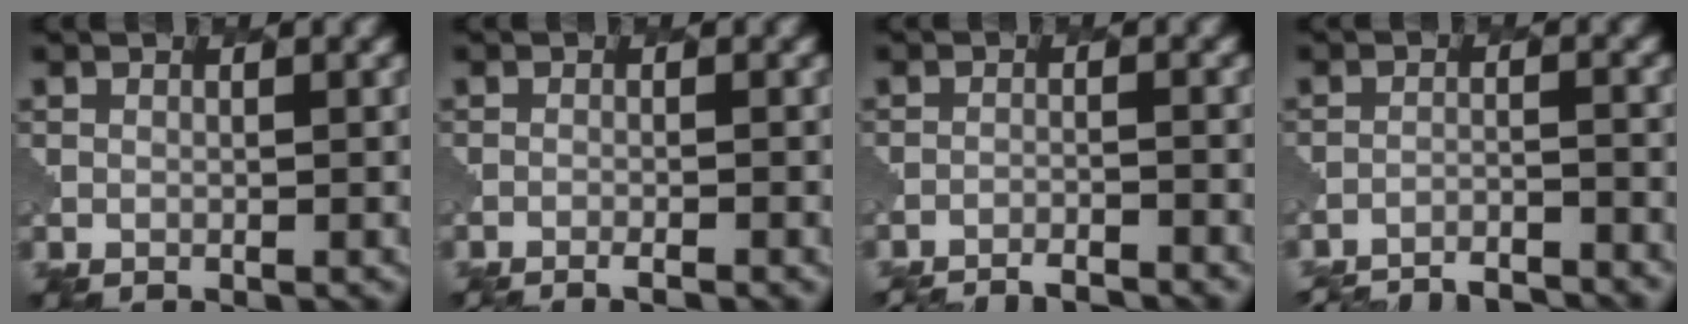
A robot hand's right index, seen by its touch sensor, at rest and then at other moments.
{"total": 2.7, "force": [-2.0, 0.7, 1.6], "torque": [-0.013, 0.008, -0.026]}
{"total": 6.0, "force": [-5.9, 0.8, 0.9], "torque": [-0.007, 0.005, -0.083]}
{"total": 8.8, "force": [-8.7, 1.1, 0.6], "torque": [0.001, 0.000, -0.124]}